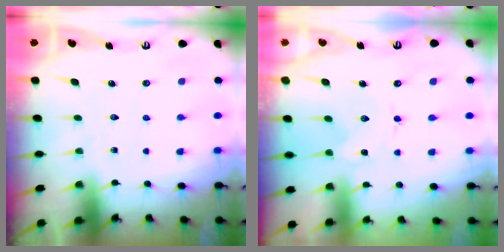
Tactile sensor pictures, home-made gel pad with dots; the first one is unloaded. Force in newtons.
{"total": 0.0}